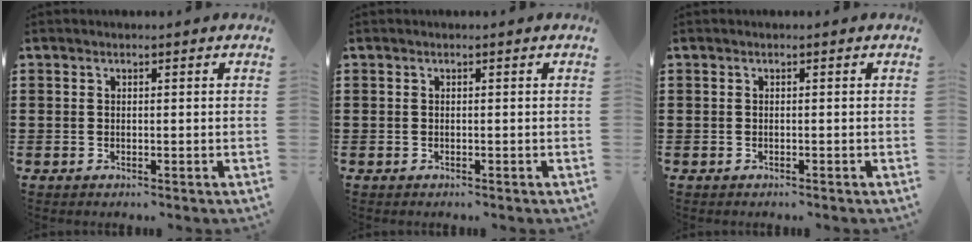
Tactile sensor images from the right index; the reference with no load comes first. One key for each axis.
{"total": 0.0}
{"total": 0.0}